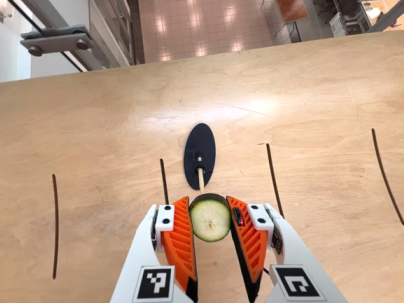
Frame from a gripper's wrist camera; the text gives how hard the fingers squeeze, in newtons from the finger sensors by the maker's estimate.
{"total": 11.3, "left": 11.1, "right": 11.5}